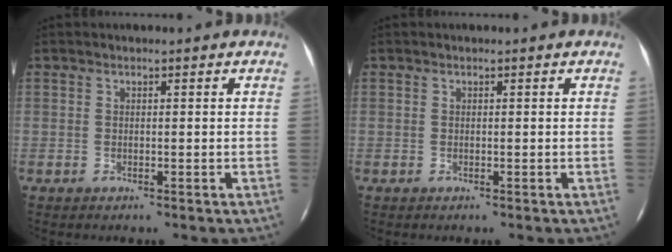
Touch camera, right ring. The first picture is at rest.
{"total": 0.0}